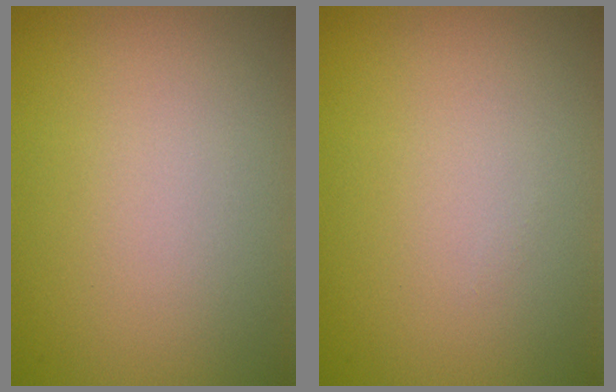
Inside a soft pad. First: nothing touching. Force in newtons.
{"total": 0.0}